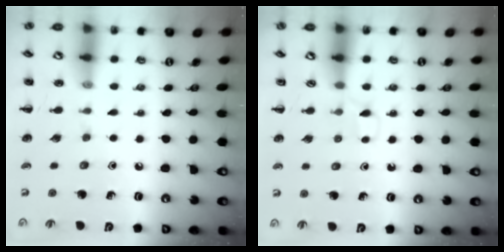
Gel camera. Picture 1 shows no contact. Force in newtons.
{"total": 2.3, "press": 2.2, "slide": 0.8}